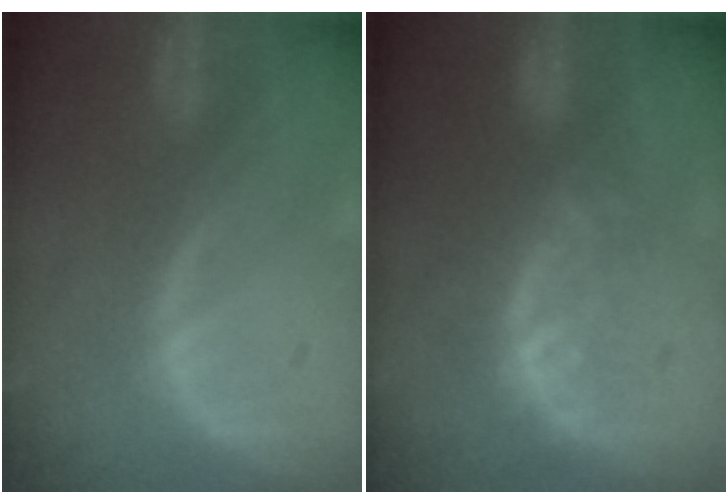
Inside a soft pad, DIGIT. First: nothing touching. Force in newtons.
{"total": 8.1, "press": 7.0, "slide": 4.2}